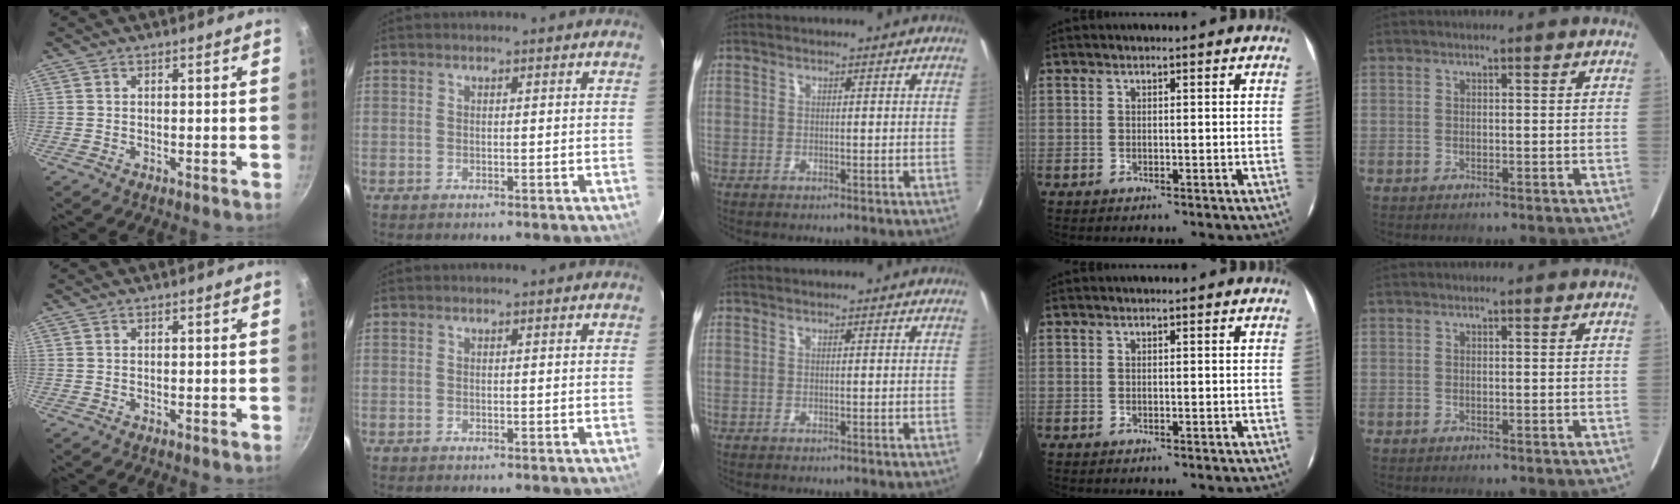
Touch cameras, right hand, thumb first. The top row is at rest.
{}